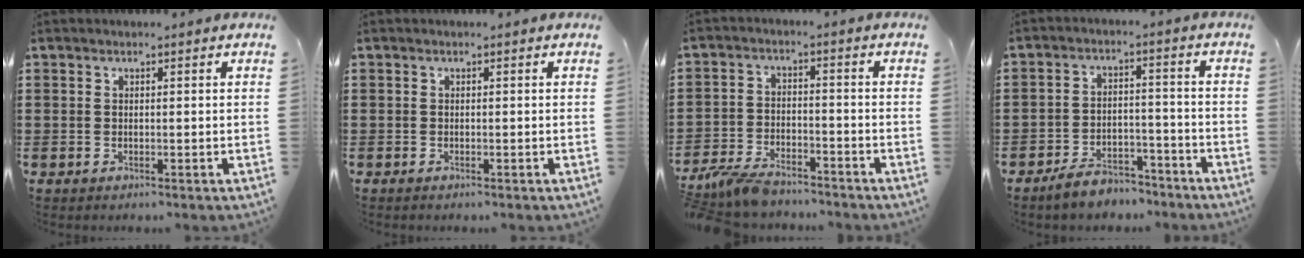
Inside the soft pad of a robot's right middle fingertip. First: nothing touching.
{"total": 0.0}
{"total": 5.5, "force": [-5.1, 1.2, 1.8], "torque": [-0.057, -0.005, -0.105]}
{"total": 5.0, "force": [-4.8, 1.2, 1.1], "torque": [-0.025, 0.011, -0.095]}